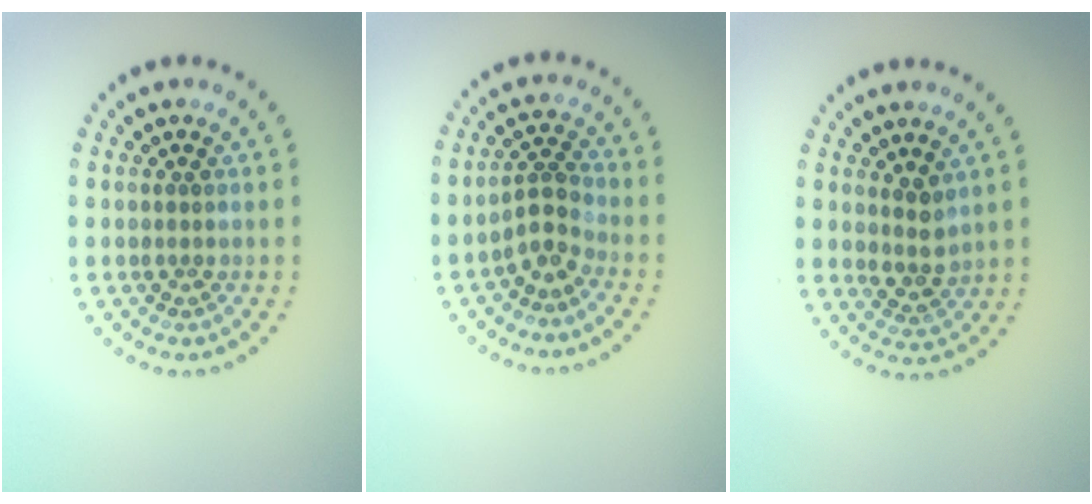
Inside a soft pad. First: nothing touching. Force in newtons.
{"total": 2.5, "press": 1.8, "slide": 1.7}
{"total": 2.1, "press": 1.7, "slide": 1.2}